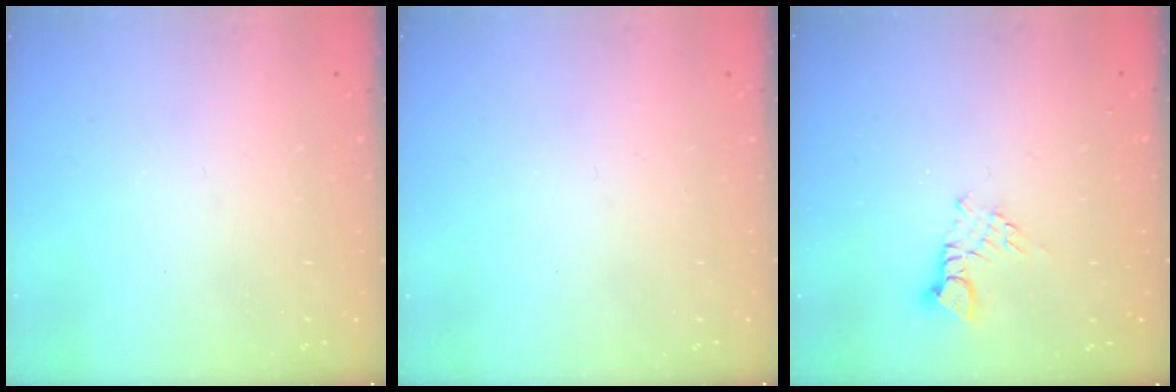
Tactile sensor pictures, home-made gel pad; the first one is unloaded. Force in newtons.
{"total": 0.0}
{"total": 4.8, "press": 4.8, "slide": 0.4}